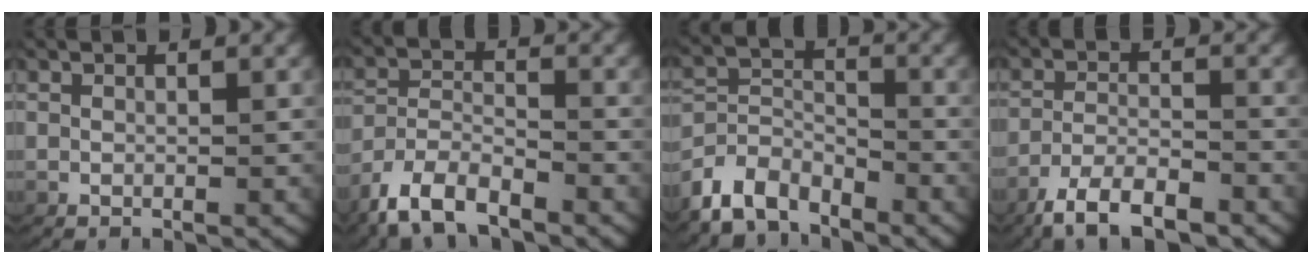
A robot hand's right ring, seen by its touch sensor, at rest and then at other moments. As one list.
[{"total": 5.8, "force": [-4.0, 3.5, 2.3], "torque": [-0.062, -0.017, -0.069]}, {"total": 6.2, "force": [-4.1, 4.1, 2.2], "torque": [-0.055, -0.034, -0.063]}, {"total": 5.9, "force": [-4.6, 2.1, 3.1], "torque": [-0.051, -0.009, -0.074]}]